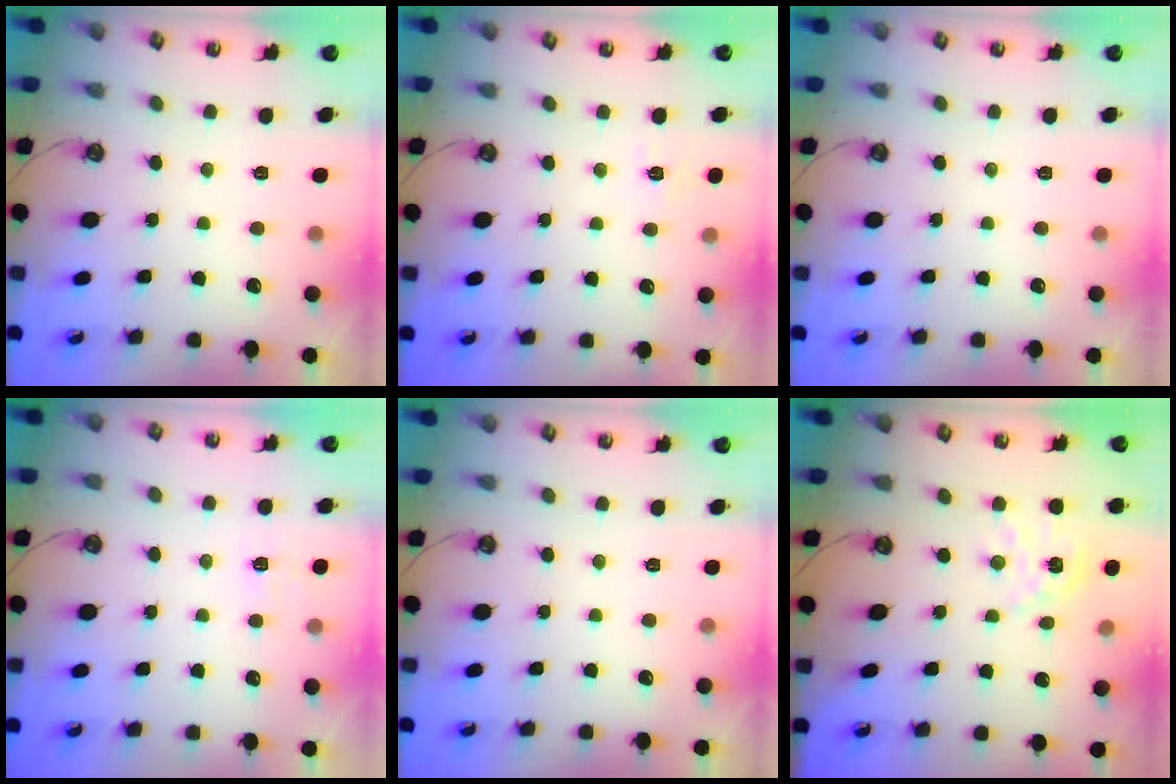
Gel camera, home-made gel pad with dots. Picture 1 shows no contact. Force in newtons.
{"total": 6.5, "press": 6.4, "slide": 0.6}
{"total": 0.0}
{"total": 2.8, "press": 2.8, "slide": 0.4}
{"total": 0.0}
{"total": 6.8, "press": 6.8, "slide": 0.6}